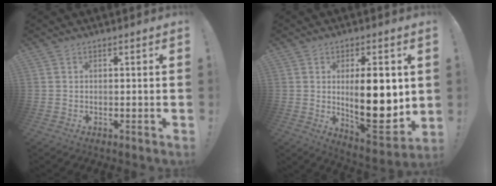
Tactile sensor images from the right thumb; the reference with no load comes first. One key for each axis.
{"total": 16.9, "fx": 1.4, "fy": 6.6, "fz": 15.5, "tx": -0.230, "ty": -0.023, "tz": 0.024}